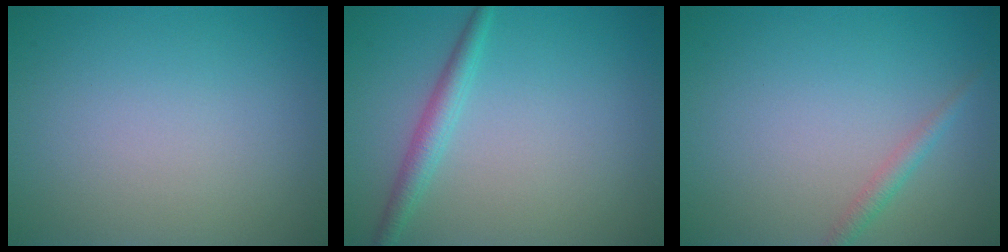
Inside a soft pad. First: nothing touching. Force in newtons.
{"total": 2.1, "press": 2.1, "slide": 0.1}
{"total": 1.3, "press": 1.3, "slide": 0.0}